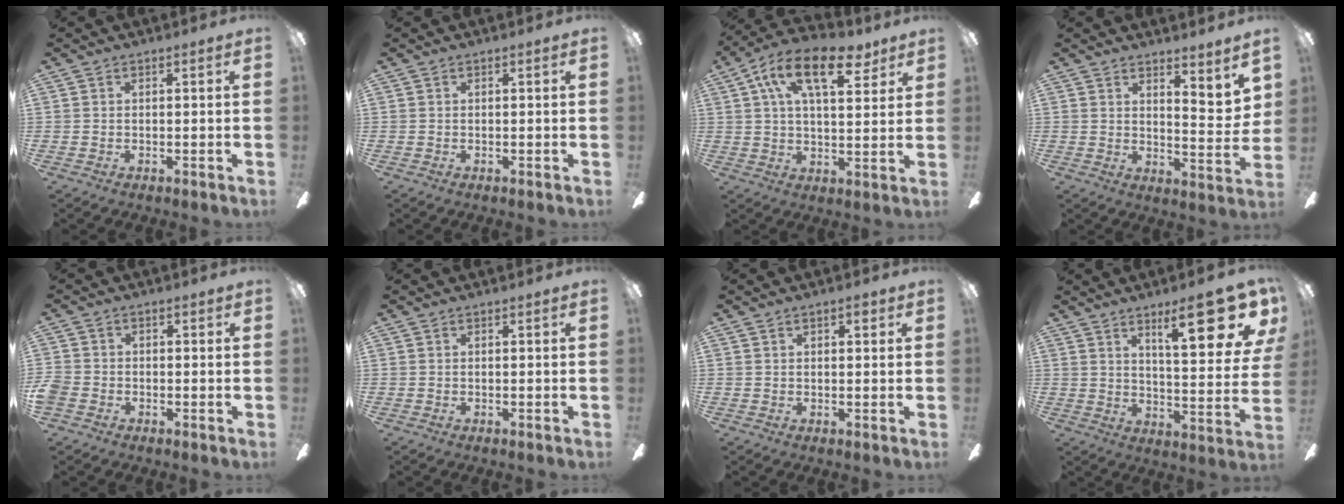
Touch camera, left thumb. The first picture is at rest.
{"total": 0.0}
{"total": 15.9, "force": [8.0, 7.7, 11.5], "torque": [-0.184, -0.013, 0.134]}
{"total": 7.1, "force": [5.0, 2.1, 4.6], "torque": [-0.053, -0.047, 0.082]}
{"total": 3.3, "force": [-1.6, 2.5, 1.3], "torque": [-0.026, 0.010, -0.030]}
{"total": 0.0}
{"total": 1.8, "force": [0.8, 1.0, 1.3], "torque": [-0.011, -0.001, 0.011]}
{"total": 19.1, "force": [10.3, 5.5, 15.1], "torque": [-0.205, -0.056, 0.150]}